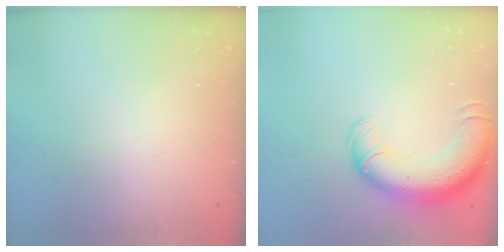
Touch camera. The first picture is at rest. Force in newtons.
{"total": 16.2, "press": 15.7, "slide": 3.9}